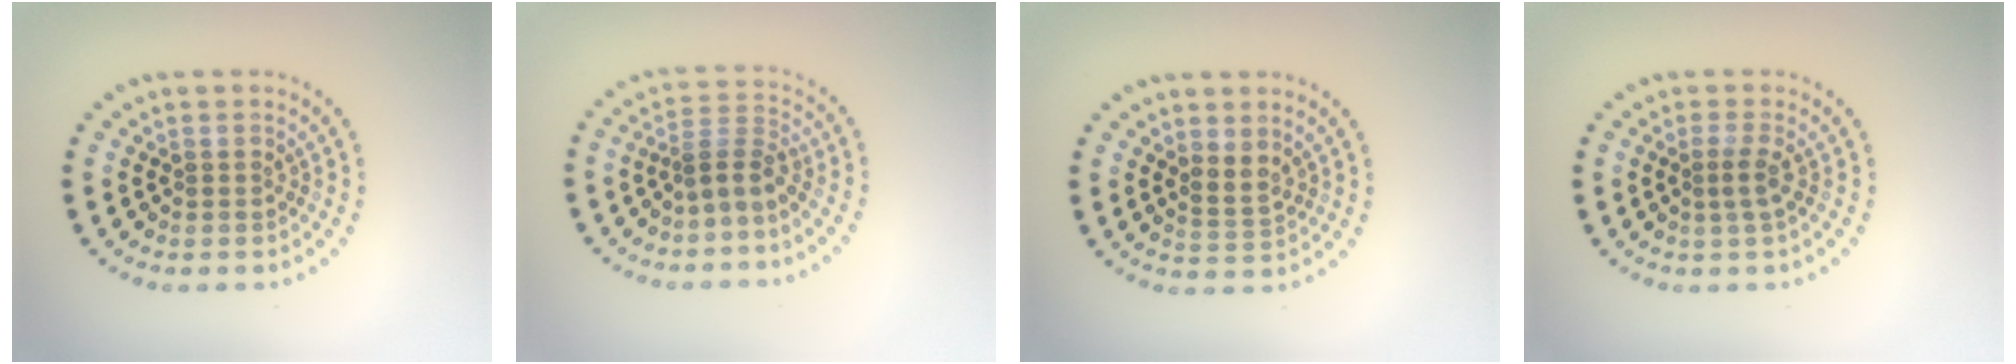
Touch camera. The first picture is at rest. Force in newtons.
{"total": 2.5, "press": 1.6, "slide": 1.9}
{"total": 1.7, "press": 1.3, "slide": 1.0}
{"total": 1.5, "press": 1.2, "slide": 0.9}